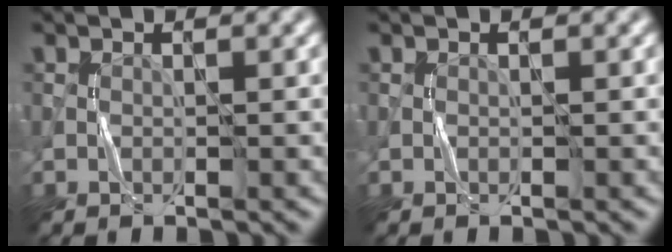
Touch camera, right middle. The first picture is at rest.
{"total": 0.0}